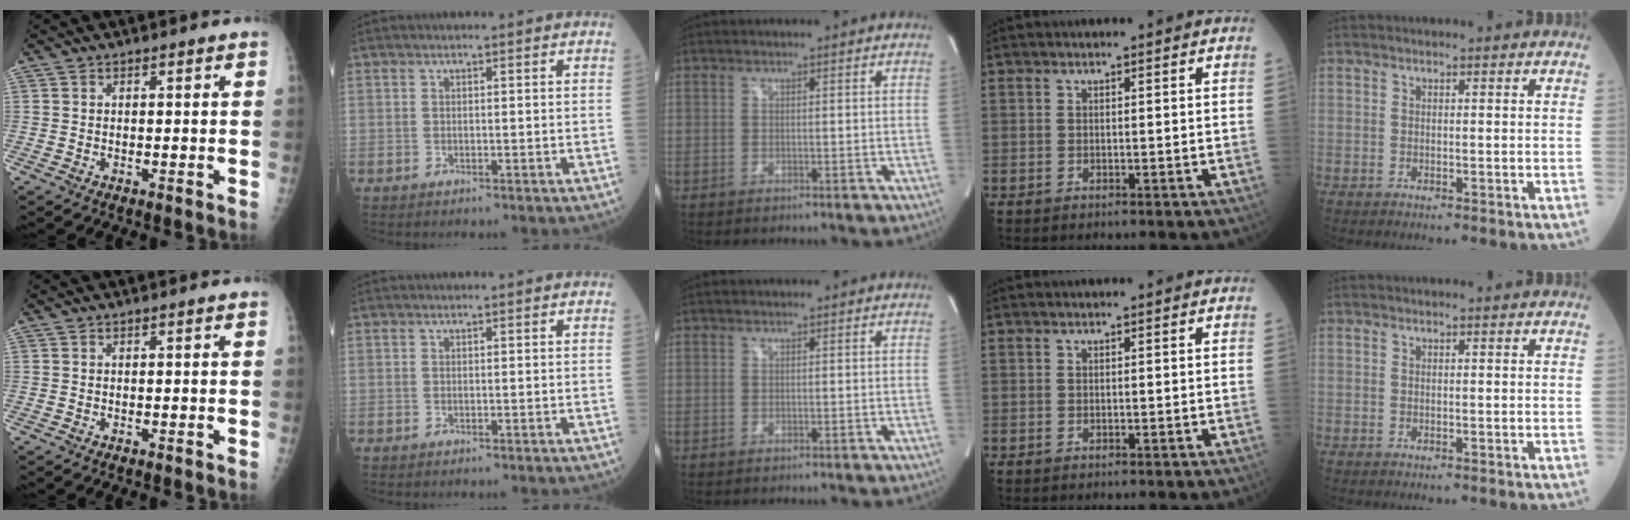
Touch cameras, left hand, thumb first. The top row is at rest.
{}